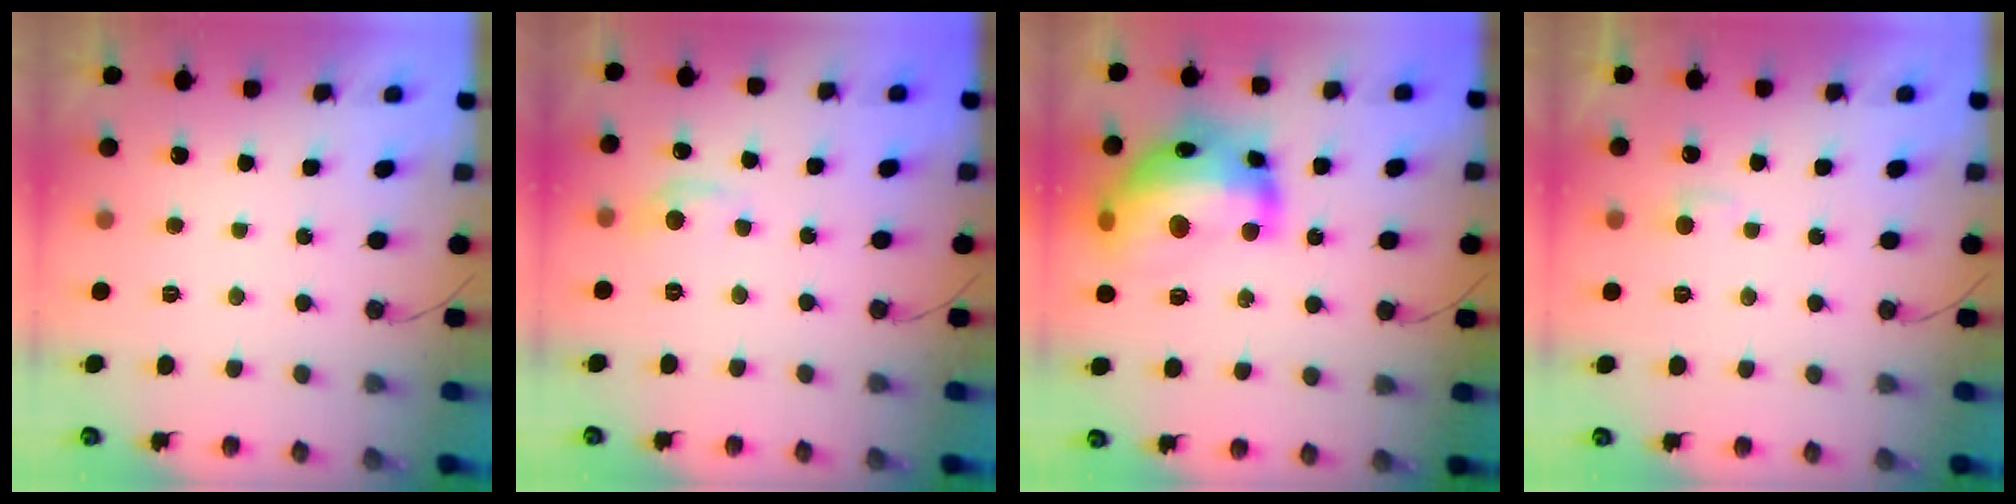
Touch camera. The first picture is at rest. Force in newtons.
{"total": 5.9, "press": 5.9, "slide": 0.5}
{"total": 24.3, "press": 24.2, "slide": 1.8}
{"total": 3.5, "press": 3.5, "slide": 0.4}